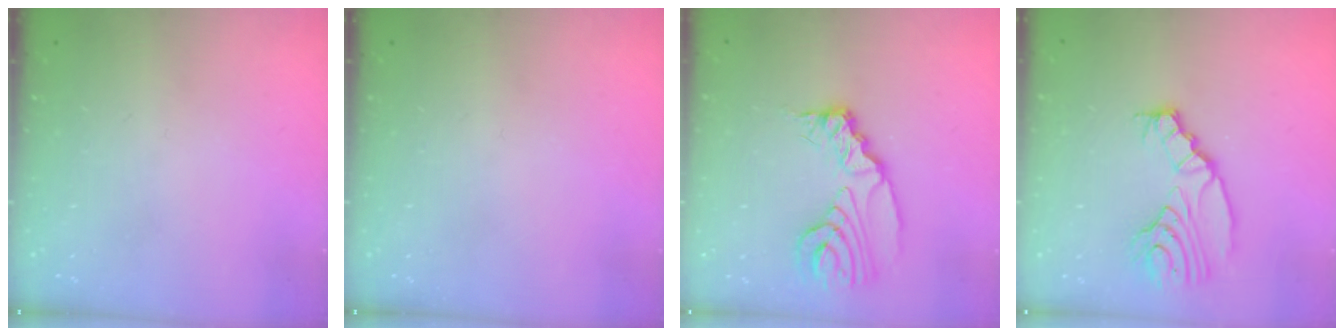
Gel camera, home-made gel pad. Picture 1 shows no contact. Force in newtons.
{"total": 0.0}
{"total": 10.4, "press": 10.4, "slide": 1.2}
{"total": 9.7, "press": 9.7, "slide": 0.8}